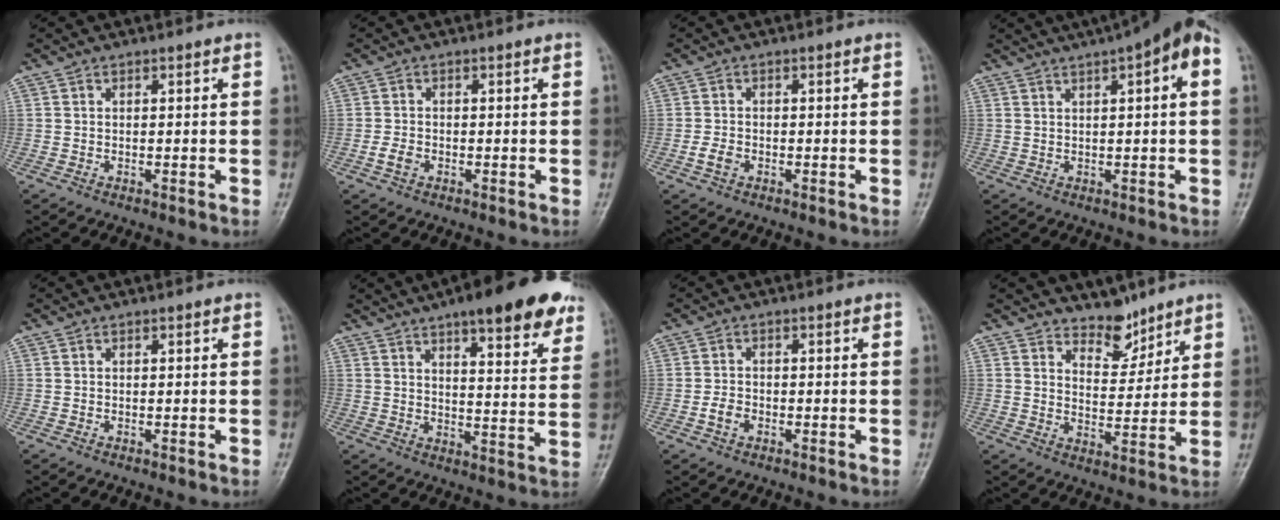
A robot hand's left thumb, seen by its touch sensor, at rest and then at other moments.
{"total": 2.1, "force": [-0.8, 1.4, 1.2], "torque": [-0.026, 0.005, -0.017]}
{"total": 2.1, "force": [-0.9, 1.5, 1.3], "torque": [-0.027, 0.006, -0.018]}
{"total": 11.3, "force": [6.0, 1.8, 9.4], "torque": [-0.128, 0.017, 0.072]}
{"total": 0.0}
{"total": 20.0, "force": [13.4, 5.6, 13.8], "torque": [-0.149, -0.040, 0.166]}
{"total": 2.5, "force": [-1.0, 1.8, 1.5], "torque": [-0.027, 0.009, -0.020]}
{"total": 6.2, "force": [5.3, 2.8, 1.5], "torque": [0.003, -0.047, 0.095]}